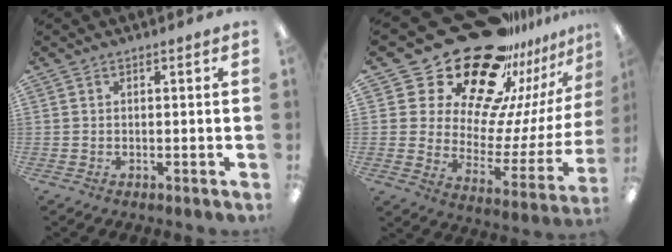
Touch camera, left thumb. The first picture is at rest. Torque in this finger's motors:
{"motor_torque": [1.78, 1.78, 1.36, -1.41, 0.12]}